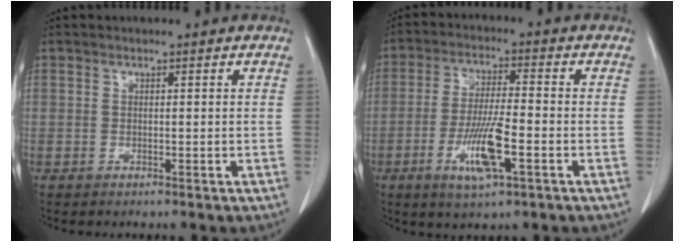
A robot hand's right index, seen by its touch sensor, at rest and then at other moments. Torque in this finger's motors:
{"motor_torque": [1.20, -0.56, 0.56, 0.11]}